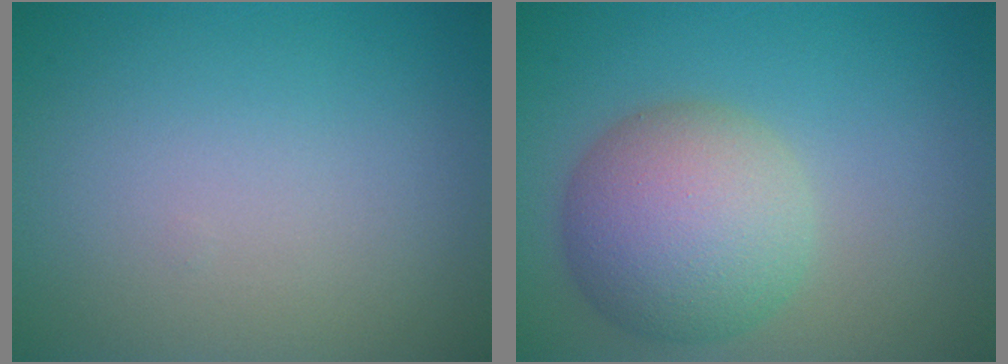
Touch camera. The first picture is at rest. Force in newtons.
{"total": 7.3, "press": 7.3, "slide": 0.2}